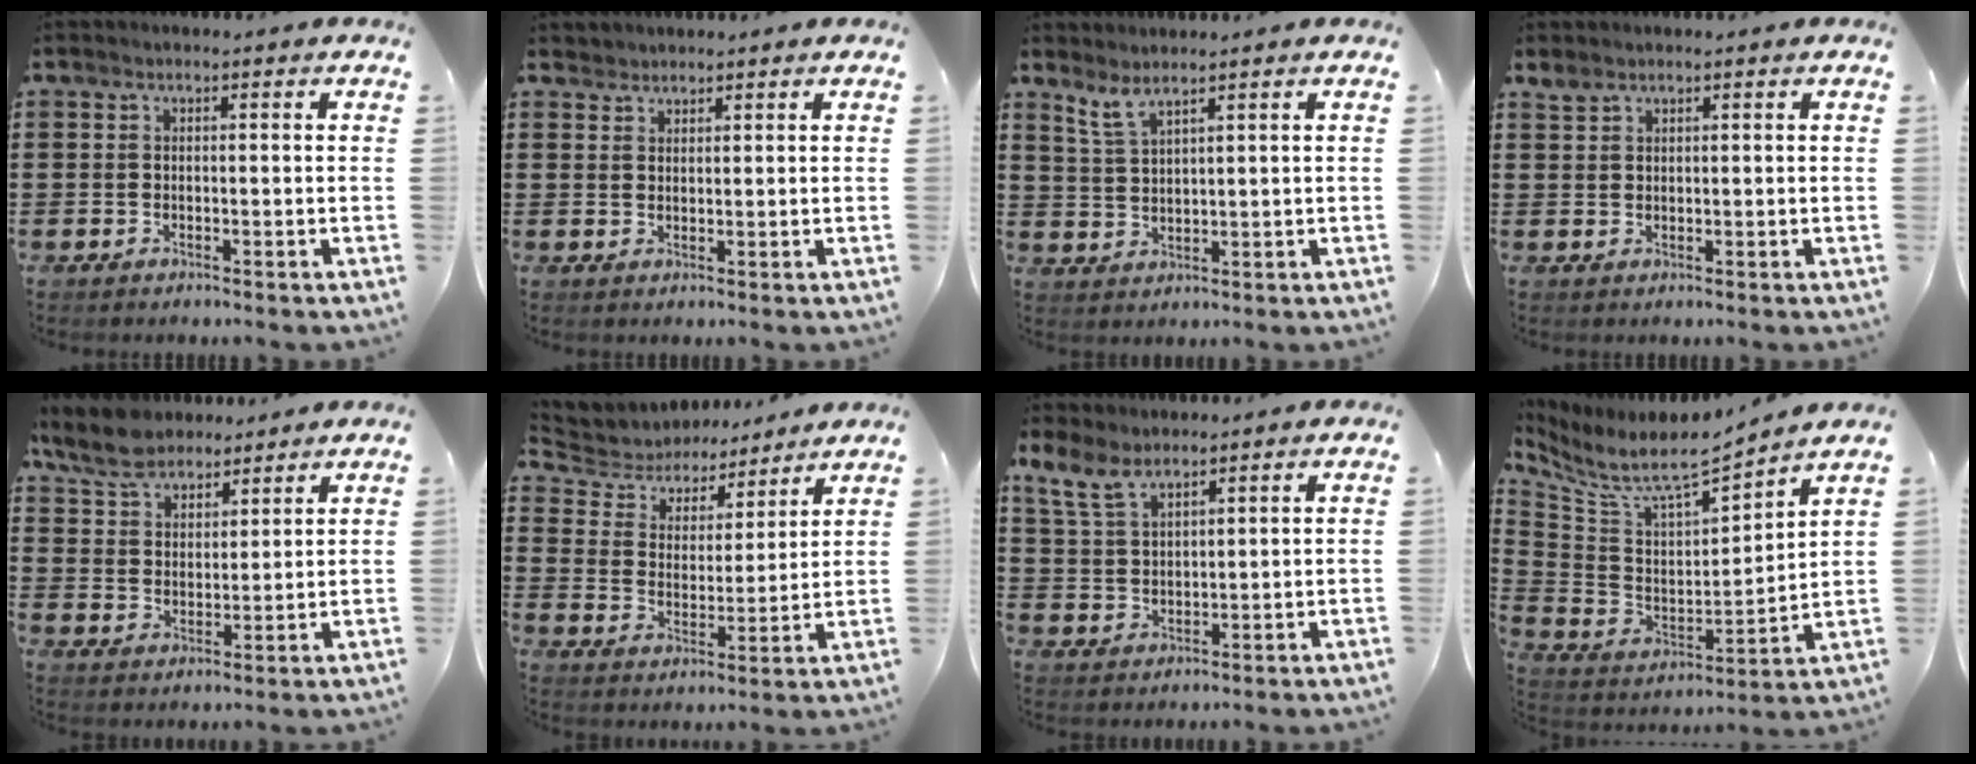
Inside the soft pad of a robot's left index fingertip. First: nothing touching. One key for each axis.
{"total": 1.5, "fx": 1.4, "fy": 0.4, "fz": -0.2, "tx": 0.001, "ty": 0.002, "tz": 0.029}
{"total": 2.9, "fx": 2.4, "fy": 0.4, "fz": 1.5, "tx": -0.036, "ty": -0.001, "tz": 0.045}
{"total": 1.5, "fx": 1.4, "fy": 0.5, "fz": 0.5, "tx": -0.012, "ty": 0.000, "tz": 0.027}
{"total": 7.1, "fx": 6.1, "fy": 2.8, "fz": 2.4, "tx": -0.072, "ty": -0.010, "tz": 0.115}
{"total": 5.2, "fx": 5.0, "fy": 1.6, "fz": 0.6, "tx": -0.045, "ty": -0.034, "tz": 0.083}
{"total": 6.3, "fx": 4.8, "fy": 2.5, "fz": 3.2, "tx": -0.079, "ty": -0.008, "tz": 0.090}
{"total": 6.1, "fx": 5.5, "fy": 0.9, "fz": 2.3, "tx": -0.077, "ty": -0.055, "tz": 0.088}